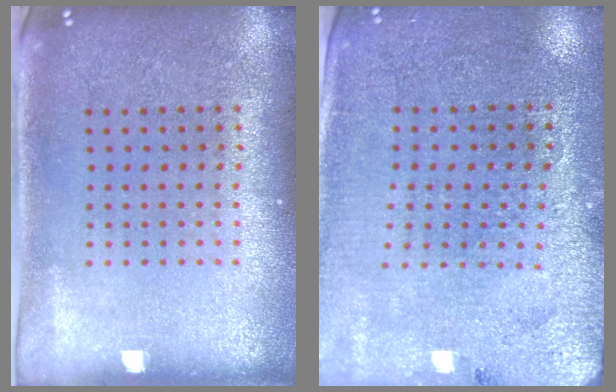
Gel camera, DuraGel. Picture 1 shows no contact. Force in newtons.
{"total": 2.8, "press": 2.8, "slide": 0.5}